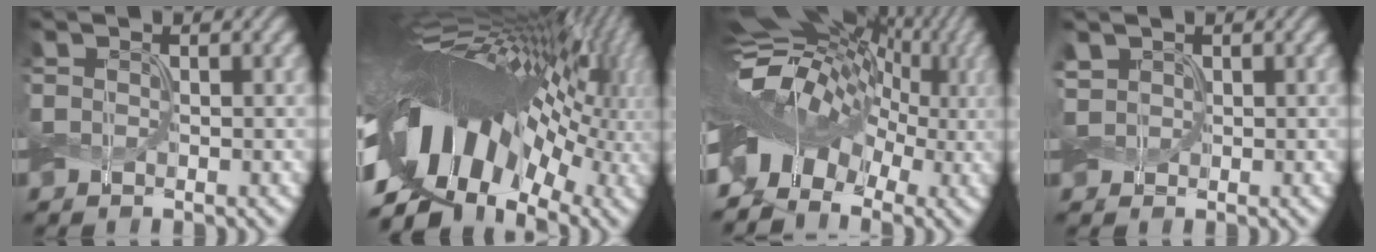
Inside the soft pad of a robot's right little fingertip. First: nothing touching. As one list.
[{"total": 17.4, "force": [-2.4, 8.7, 14.9], "torque": [-0.231, 0.003, -0.056]}, {"total": 11.6, "force": [-1.8, 8.3, 7.9], "torque": [-0.130, 0.021, -0.050]}, {"total": 1.5, "force": [0.8, 1.1, 0.6], "torque": [-0.020, 0.005, 0.017]}]